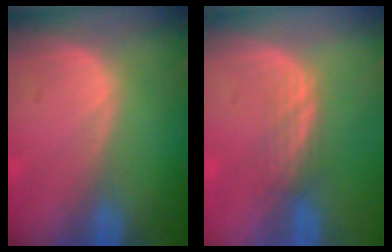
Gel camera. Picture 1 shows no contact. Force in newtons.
{"total": 2.5, "press": 2.3, "slide": 0.9}